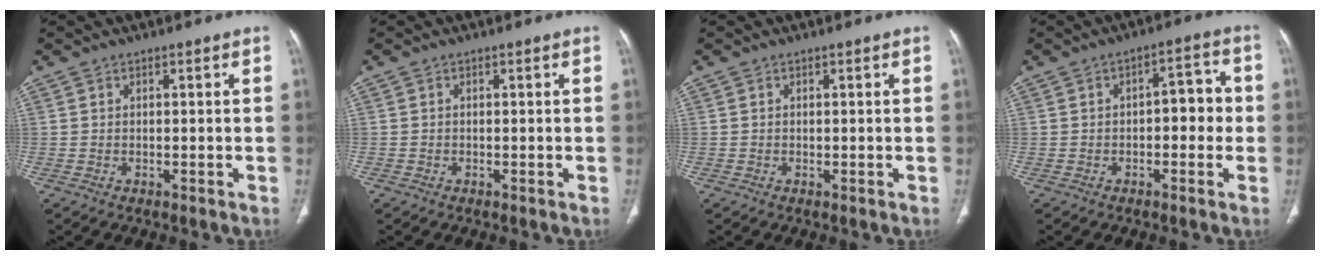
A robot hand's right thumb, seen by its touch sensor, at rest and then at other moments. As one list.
[{"total": 0.0}, {"total": 0.0}, {"total": 6.3, "force": [-0.5, 3.4, 5.3], "torque": [-0.042, 0.026, -0.016]}]